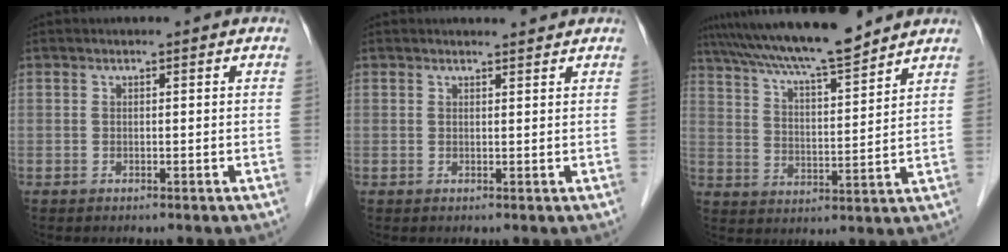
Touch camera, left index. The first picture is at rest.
{"total": 1.3, "force": [1.3, 0.1, -0.1], "torque": [-0.007, -0.005, 0.016]}
{"total": 14.3, "force": [12.6, 0.5, 6.7], "torque": [-0.118, 0.012, 0.205]}